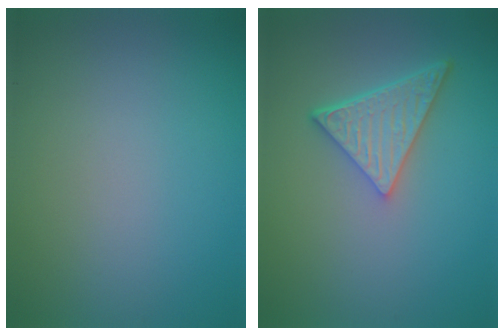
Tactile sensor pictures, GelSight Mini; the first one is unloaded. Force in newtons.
{"total": 5.0, "press": 3.7, "slide": 3.3}